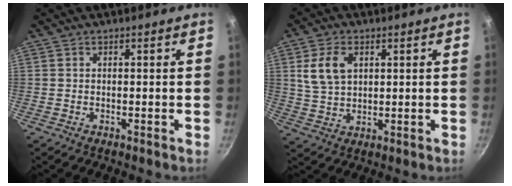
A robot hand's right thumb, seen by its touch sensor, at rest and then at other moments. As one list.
[{"total": 7.8, "force": [2.5, 5.1, 5.3], "torque": [-0.095, -0.005, 0.054]}]